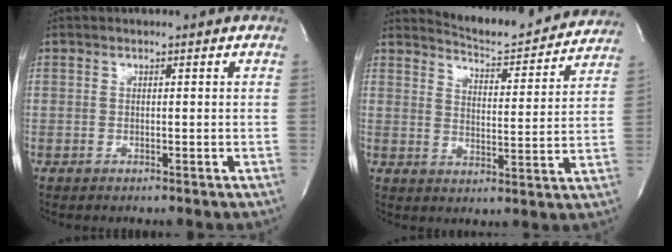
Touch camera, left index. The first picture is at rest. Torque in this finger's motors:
{"motor_torque": [0.25, -0.32, 0.03, -0.03]}